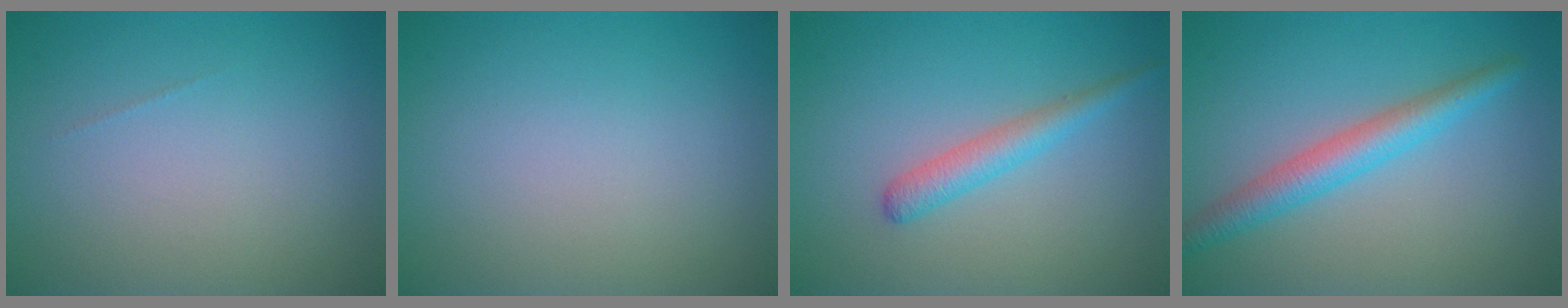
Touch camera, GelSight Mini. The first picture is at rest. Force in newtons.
{"total": 0.0}
{"total": 2.3, "press": 2.3, "slide": 0.1}
{"total": 3.6, "press": 3.6, "slide": 0.2}